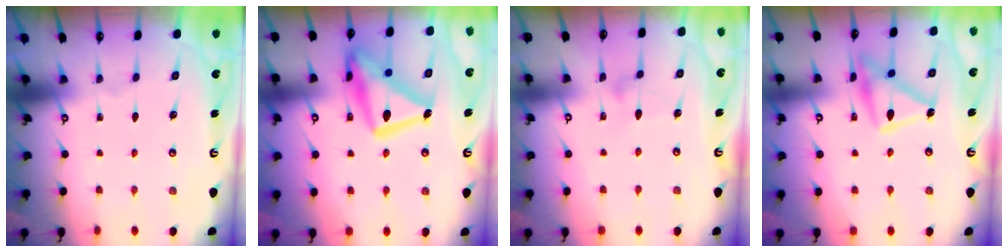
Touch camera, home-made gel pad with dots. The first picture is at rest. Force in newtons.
{"total": 19.6, "press": 19.6, "slide": 1.5}
{"total": 6.8, "press": 6.8, "slide": 0.3}
{"total": 15.2, "press": 15.2, "slide": 0.9}